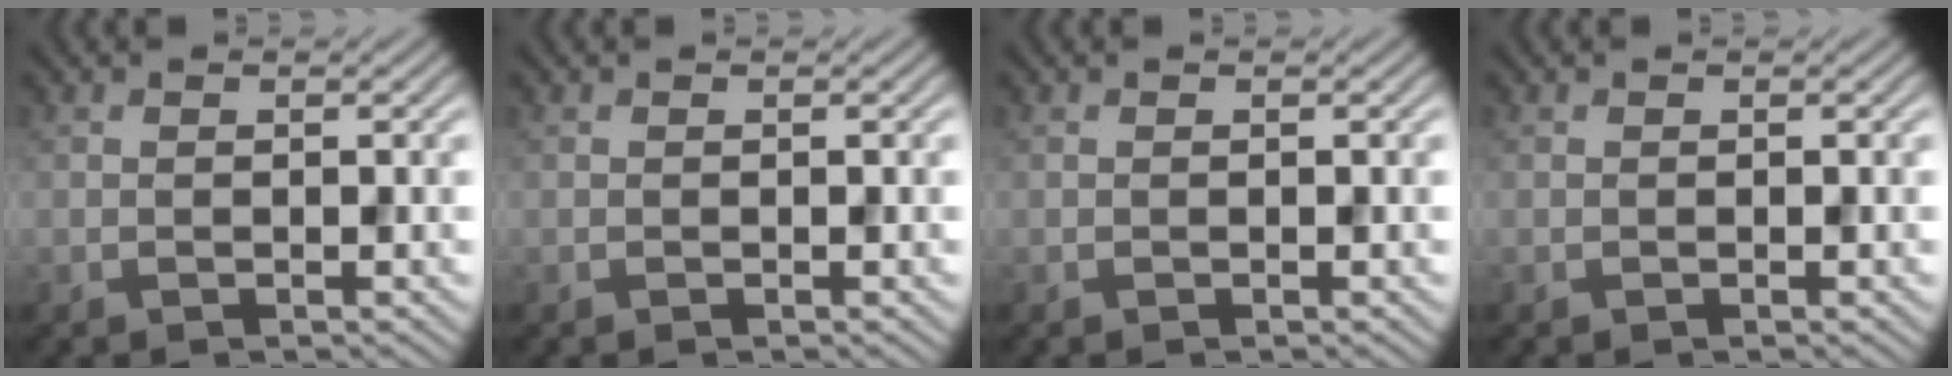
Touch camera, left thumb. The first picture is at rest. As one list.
[{"total": 0.0}, {"total": 0.0}, {"total": 0.0}]